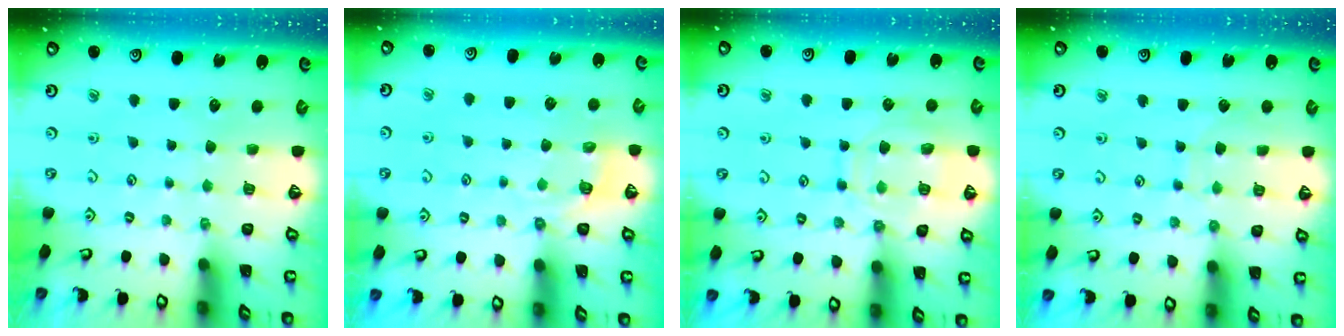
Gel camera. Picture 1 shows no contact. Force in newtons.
{"total": 4.2, "press": 3.6, "slide": 2.2}
{"total": 12.4, "press": 12.4, "slide": 1.0}
{"total": 6.4, "press": 6.3, "slide": 0.5}